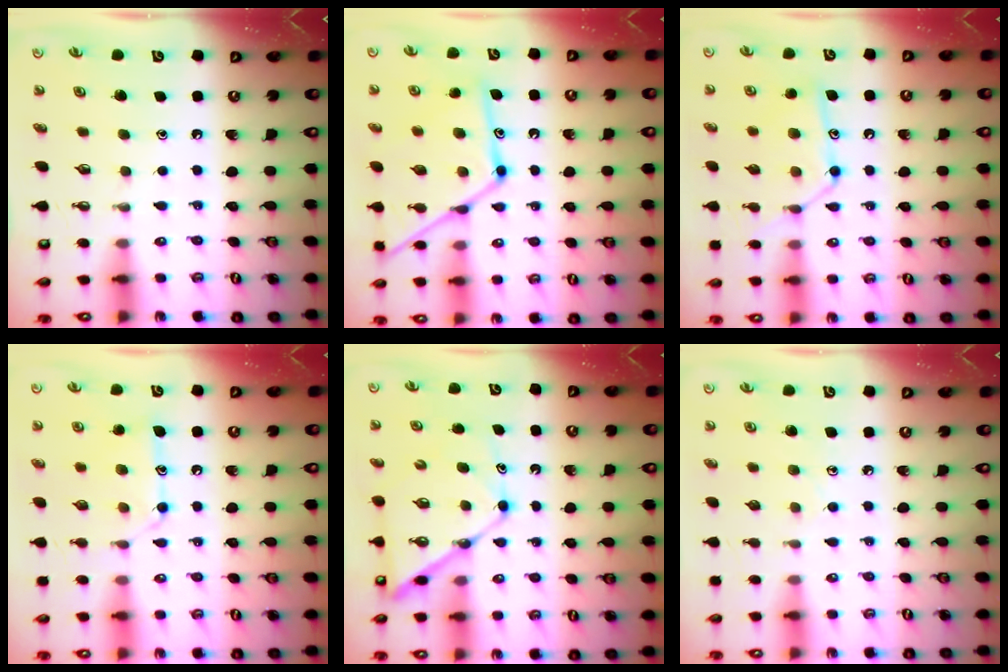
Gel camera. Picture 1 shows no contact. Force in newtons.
{"total": 16.4, "press": 16.4, "slide": 1.2}
{"total": 13.7, "press": 13.7, "slide": 0.9}
{"total": 11.6, "press": 11.6, "slide": 0.5}
{"total": 11.2, "press": 11.1, "slide": 1.0}
{"total": 3.8, "press": 3.7, "slide": 0.4}